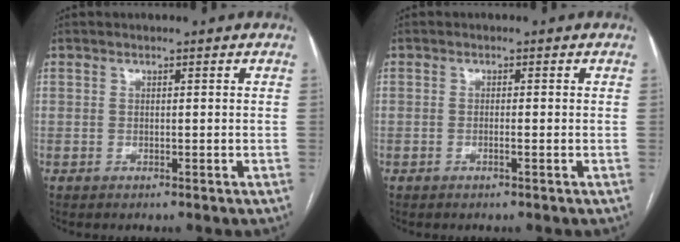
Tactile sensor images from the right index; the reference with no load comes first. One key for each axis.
{"total": 1.0, "fx": -0.5, "fy": -0.1, "fz": 0.9, "tx": -0.016, "ty": 0.002, "tz": -0.008}